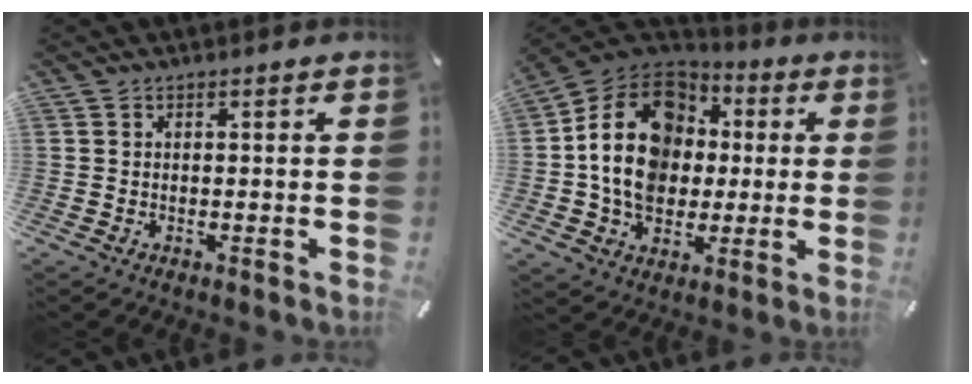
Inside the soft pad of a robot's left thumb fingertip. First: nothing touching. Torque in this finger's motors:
{"motor_torque": [2.55, 2.46, 1.75, -1.02, 0.28]}